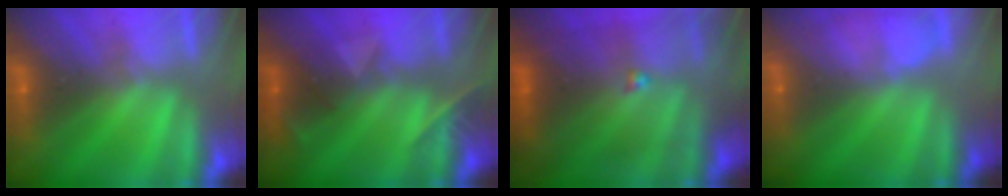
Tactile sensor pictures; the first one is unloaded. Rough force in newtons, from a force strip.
{"total": 2.4}
{"total": 7.5}
{"total": 5.6}